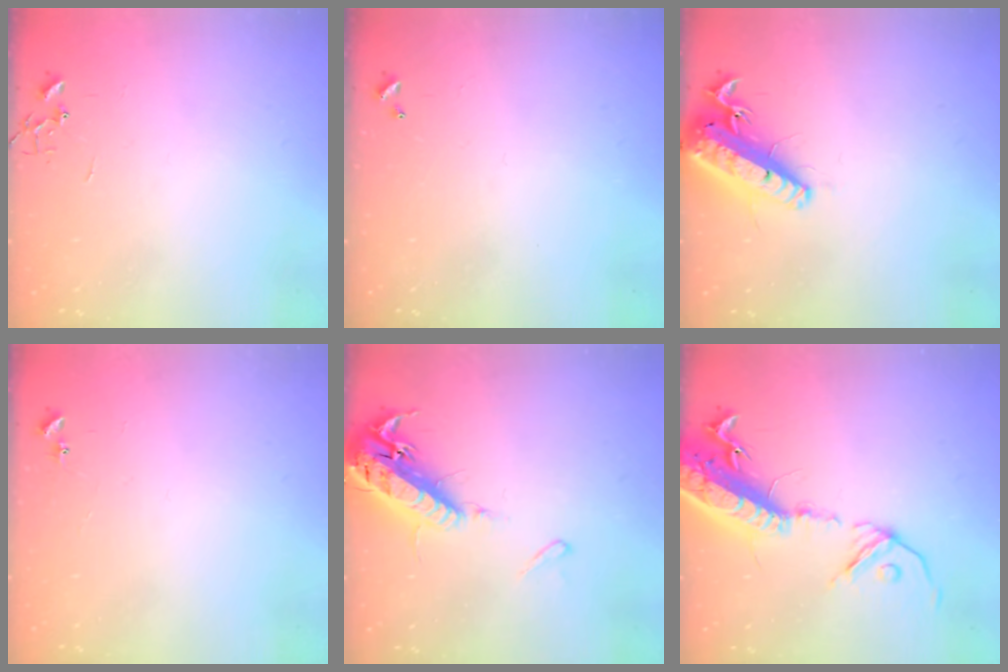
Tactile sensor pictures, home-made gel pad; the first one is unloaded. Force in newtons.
{"total": 0.0}
{"total": 17.1, "press": 16.8, "slide": 3.4}
{"total": 5.4, "press": 5.4, "slide": 0.6}
{"total": 17.4, "press": 16.9, "slide": 4.1}
{"total": 21.7, "press": 21.1, "slide": 5.1}